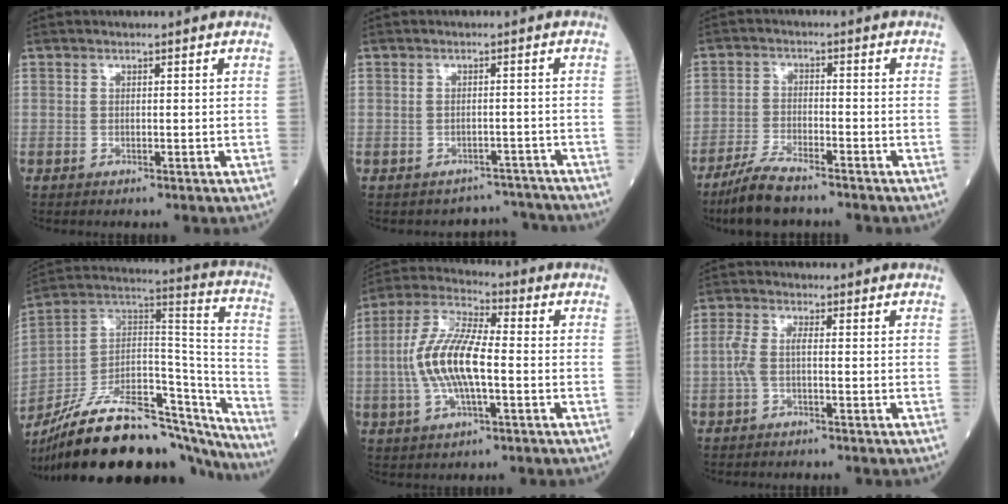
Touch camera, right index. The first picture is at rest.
{"total": 4.0, "force": [-3.7, 1.0, -1.3], "torque": [0.020, 0.021, -0.043]}
{"total": 6.8, "force": [-5.6, 1.1, 3.7], "torque": [-0.080, -0.017, -0.105]}
{"total": 30.7, "force": [-24.8, 8.7, 15.9], "torque": [-0.240, 0.018, -0.383]}
{"total": 12.1, "force": [-1.3, 3.4, 11.6], "torque": [-0.246, 0.012, -0.027]}
{"total": 3.1, "force": [-0.6, 0.8, 3.0], "torque": [-0.077, 0.008, -0.015]}